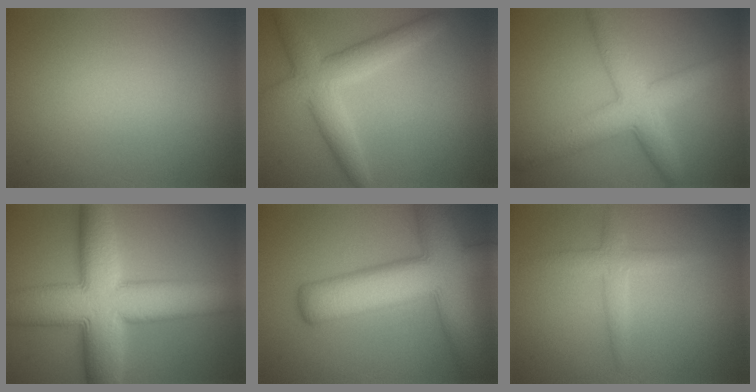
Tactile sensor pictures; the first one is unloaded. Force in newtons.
{"total": 5.1, "press": 5.1, "slide": 0.1}
{"total": 5.7, "press": 5.7, "slide": 0.1}
{"total": 13.3, "press": 13.3, "slide": 0.6}
{"total": 11.5, "press": 11.5, "slide": 0.5}
{"total": 2.3, "press": 2.3, "slide": 0.1}